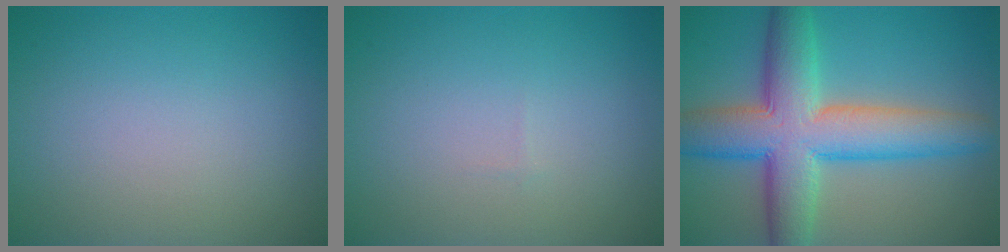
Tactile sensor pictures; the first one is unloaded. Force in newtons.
{"total": 0.0}
{"total": 10.1, "press": 10.1, "slide": 0.2}